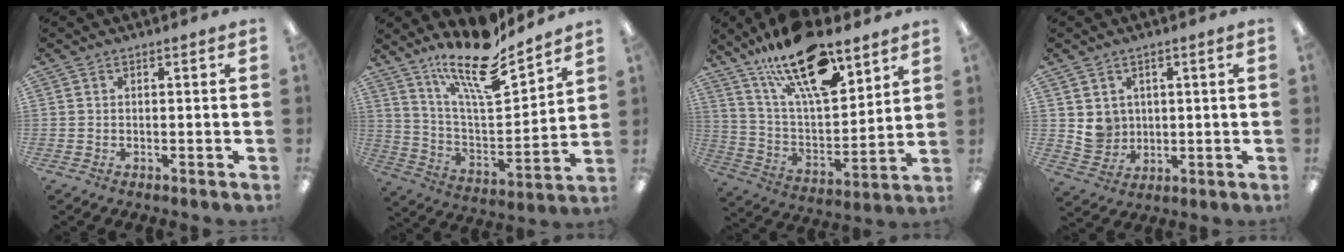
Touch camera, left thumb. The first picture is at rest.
{"total": 18.4, "force": [14.8, 4.7, 9.9], "torque": [-0.176, -0.103, 0.250]}
{"total": 22.4, "force": [15.0, 8.5, 14.4], "torque": [-0.244, -0.082, 0.257]}
{"total": 5.5, "force": [2.2, 5.0, 0.5], "torque": [-0.005, -0.007, 0.043]}